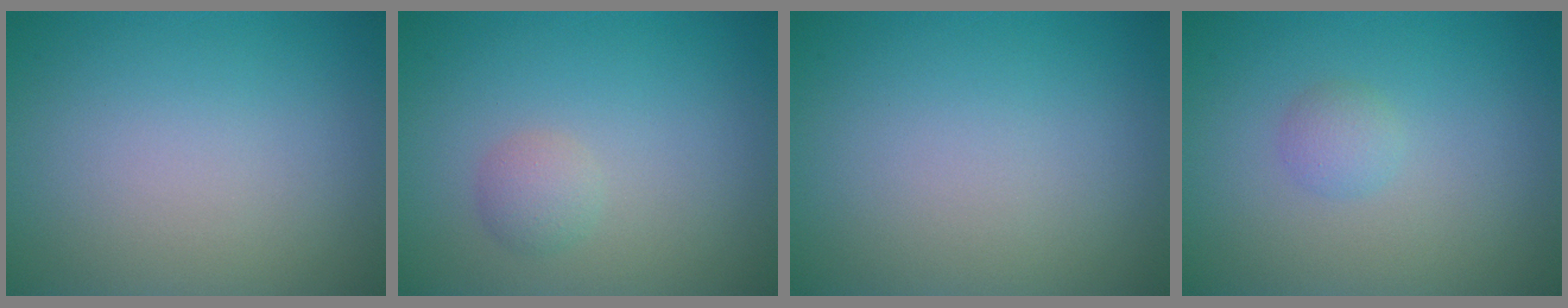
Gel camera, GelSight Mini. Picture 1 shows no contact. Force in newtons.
{"total": 1.4, "press": 1.4, "slide": 0.1}
{"total": 0.0}
{"total": 1.3, "press": 1.3, "slide": 0.1}